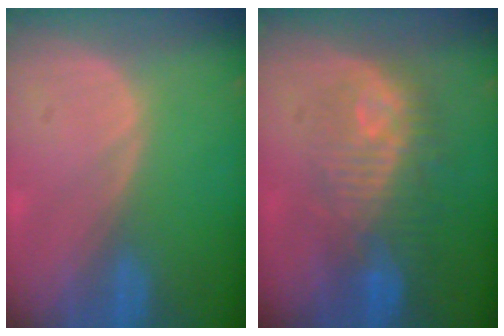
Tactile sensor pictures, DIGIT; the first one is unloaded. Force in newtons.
{"total": 9.4, "press": 8.8, "slide": 3.1}